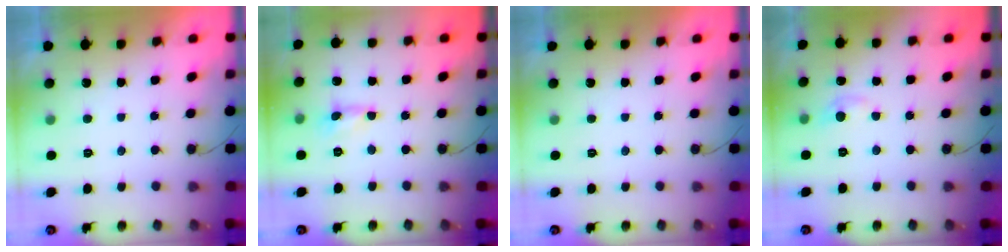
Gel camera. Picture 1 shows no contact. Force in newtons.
{"total": 0.0}
{"total": 0.0}
{"total": 5.9, "press": 5.8, "slide": 0.9}